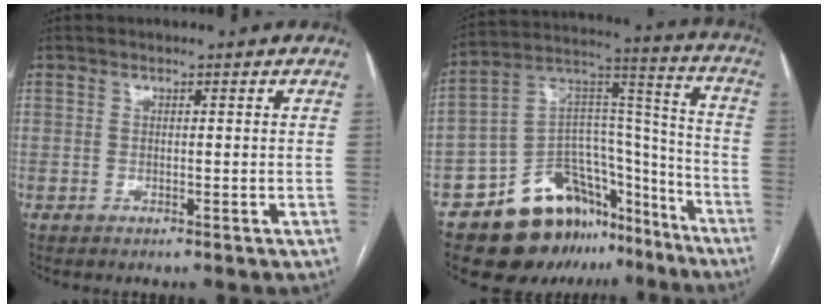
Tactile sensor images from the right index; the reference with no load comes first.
{"total": 19.4, "force": [-13.8, 10.6, 8.5], "torque": [-0.114, 0.081, -0.218]}